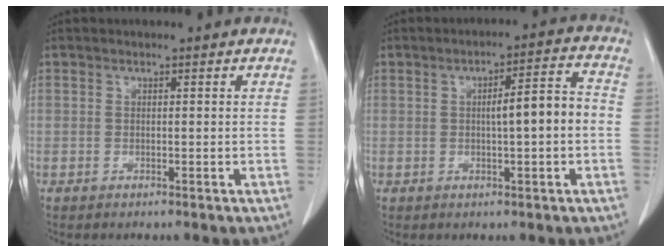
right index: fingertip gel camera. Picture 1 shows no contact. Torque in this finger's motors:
{"motor_torque": [0.68, -0.01, 0.25, 0.07]}